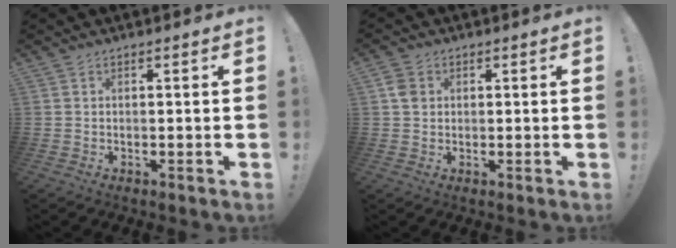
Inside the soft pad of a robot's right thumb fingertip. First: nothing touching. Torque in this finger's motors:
{"motor_torque": [-0.06, 0.20, 0.32, -0.01, 0.03]}